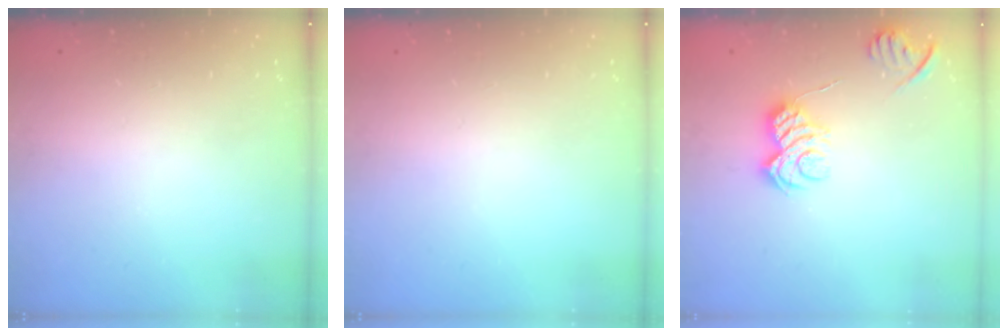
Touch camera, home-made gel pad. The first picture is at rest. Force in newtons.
{"total": 0.0}
{"total": 8.5, "press": 8.5, "slide": 0.6}